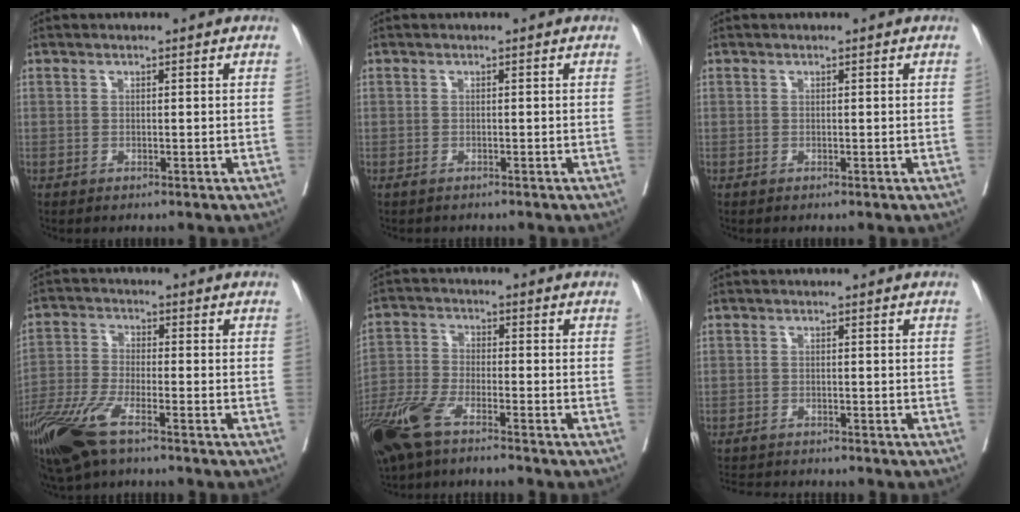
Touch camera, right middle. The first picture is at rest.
{"total": 0.8, "force": [-0.7, 0.3, 0.0], "torque": [-0.007, 0.000, -0.012]}
{"total": 0.0}
{"total": 11.2, "force": [-7.5, 2.7, 7.9], "torque": [-0.168, -0.026, -0.147]}
{"total": 10.4, "force": [-7.5, 2.5, 6.7], "torque": [-0.143, -0.022, -0.149]}
{"total": 4.4, "force": [-4.3, 0.3, 0.8], "torque": [-0.005, -0.013, -0.070]}